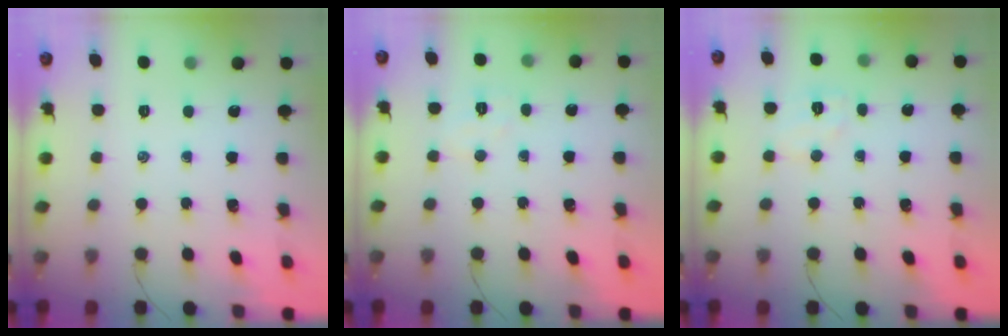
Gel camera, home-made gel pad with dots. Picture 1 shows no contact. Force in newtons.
{"total": 4.3, "press": 4.2, "slide": 0.9}
{"total": 5.9, "press": 5.7, "slide": 1.3}